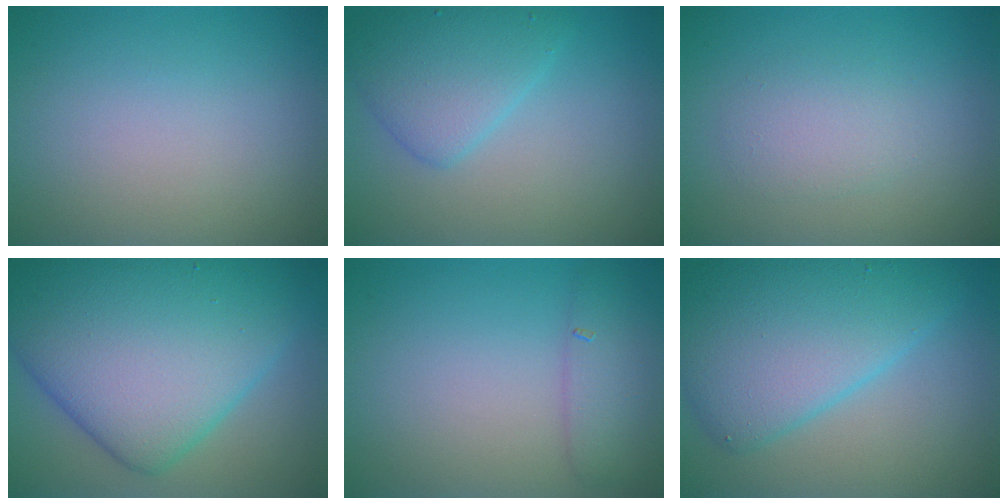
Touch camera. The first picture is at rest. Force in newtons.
{"total": 3.0, "press": 3.0, "slide": 0.1}
{"total": 2.0, "press": 2.0, "slide": 0.0}
{"total": 14.0, "press": 14.0, "slide": 0.2}
{"total": 2.5, "press": 2.5, "slide": 0.1}
{"total": 8.1, "press": 8.1, "slide": 0.2}